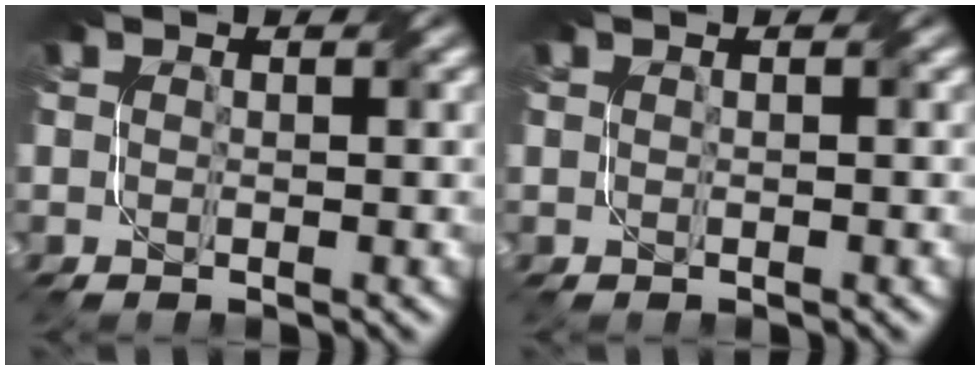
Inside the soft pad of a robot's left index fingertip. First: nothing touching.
{"total": 0.0}